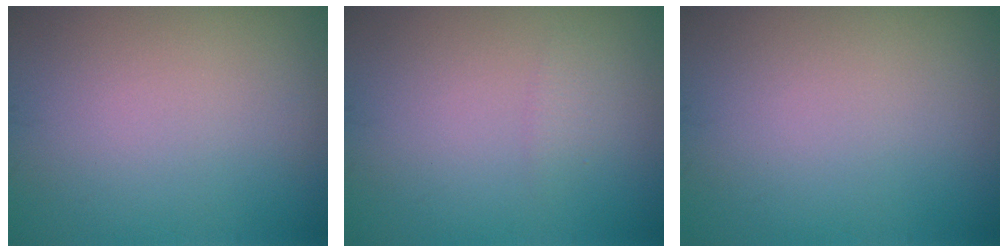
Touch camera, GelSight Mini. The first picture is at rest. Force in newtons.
{"total": 0.8, "press": 0.8, "slide": 0.1}
{"total": 0.0}